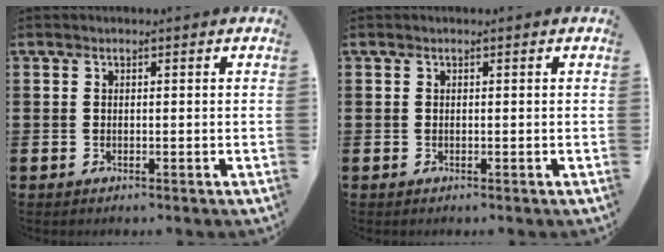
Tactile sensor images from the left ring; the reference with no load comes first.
{"total": 0.0}